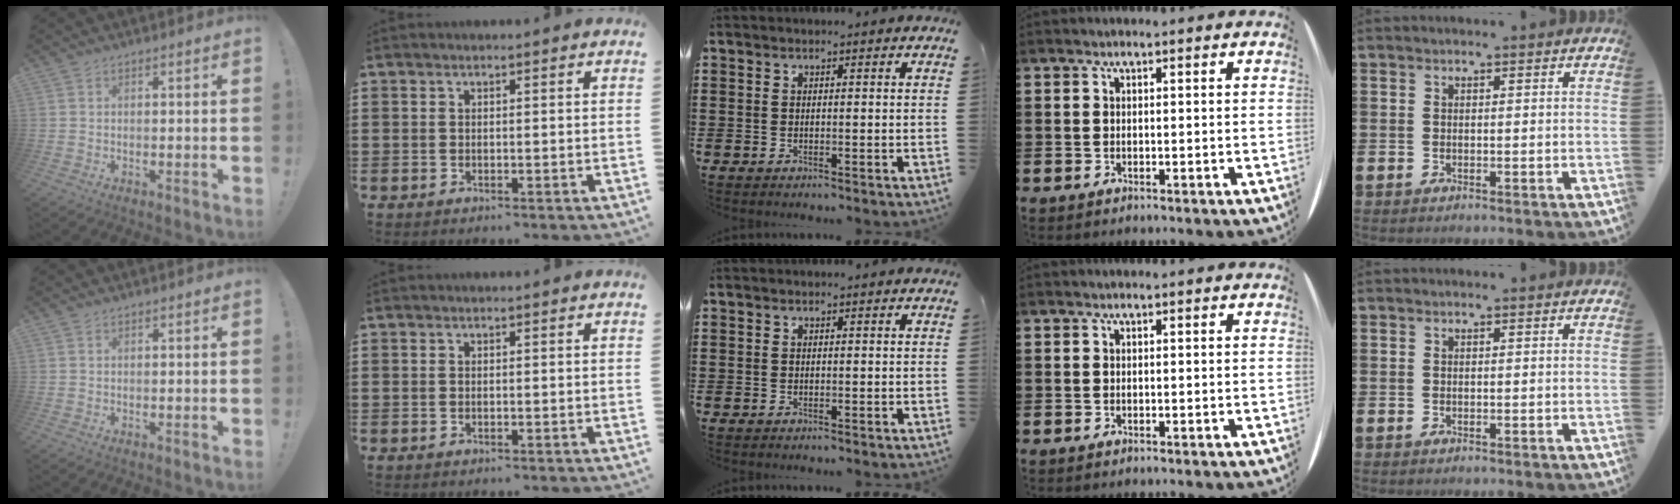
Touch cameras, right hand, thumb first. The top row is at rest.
{}